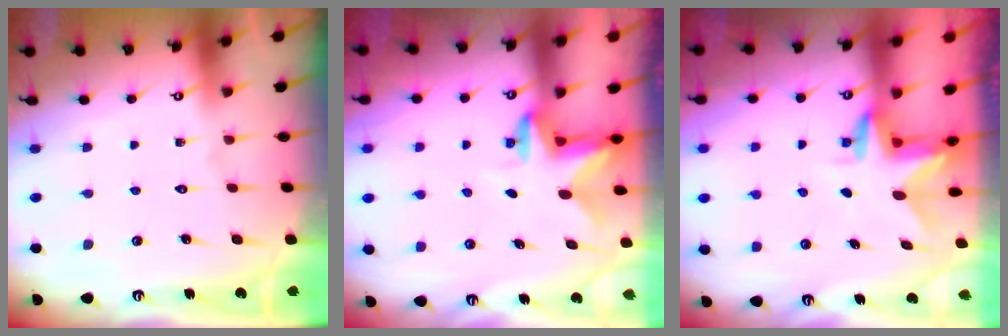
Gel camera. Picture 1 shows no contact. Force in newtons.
{"total": 2.7, "press": 2.7, "slide": 0.5}
{"total": 2.9, "press": 2.9, "slide": 0.3}